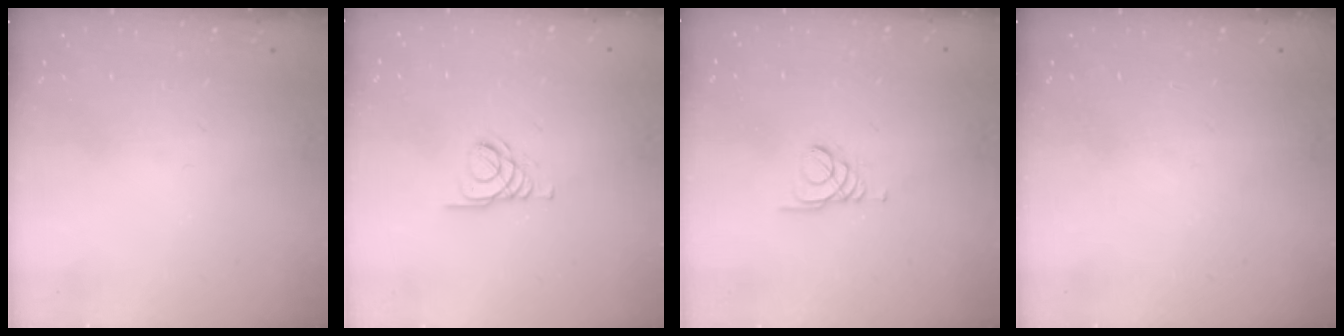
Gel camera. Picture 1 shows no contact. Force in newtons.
{"total": 2.1, "press": 2.1, "slide": 0.2}
{"total": 1.5, "press": 1.5, "slide": 0.1}
{"total": 0.0}